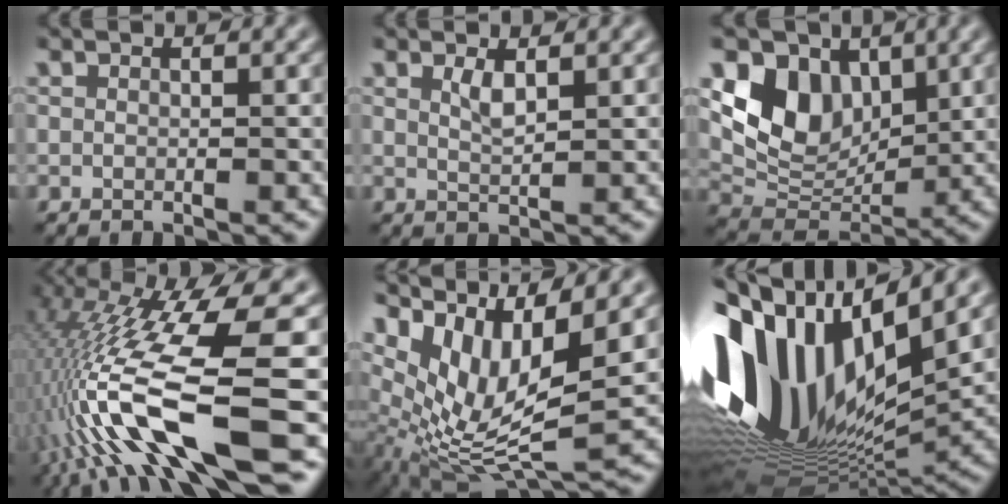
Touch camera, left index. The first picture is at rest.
{"total": 0.9, "force": [0.2, 0.0, 0.9], "torque": [-0.018, 0.001, 0.012]}
{"total": 6.4, "force": [2.2, 4.7, 3.7], "torque": [-0.062, -0.011, 0.047]}
{"total": 14.9, "force": [-4.5, 2.6, 14.0], "torque": [-0.279, 0.013, -0.059]}
{"total": 9.2, "force": [3.4, 3.1, 7.9], "torque": [-0.163, -0.002, 0.075]}
{"total": 15.7, "force": [2.7, 8.2, 13.2], "torque": [-0.271, 0.023, 0.047]}